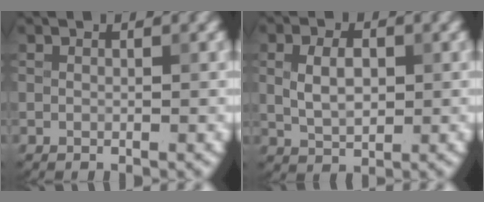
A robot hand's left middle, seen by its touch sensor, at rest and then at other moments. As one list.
[{"total": 3.5, "force": [0.5, 2.2, 2.7], "torque": [-0.058, 0.002, 0.012]}]